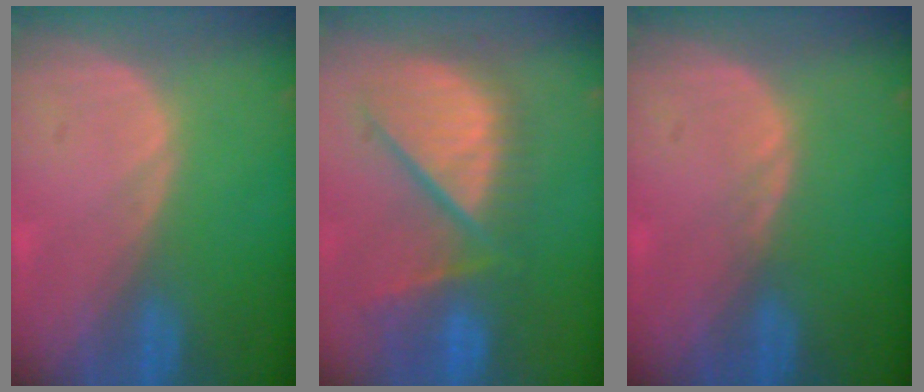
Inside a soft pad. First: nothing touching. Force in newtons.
{"total": 11.4, "press": 10.2, "slide": 5.1}
{"total": 0.7, "press": 0.7, "slide": 0.2}